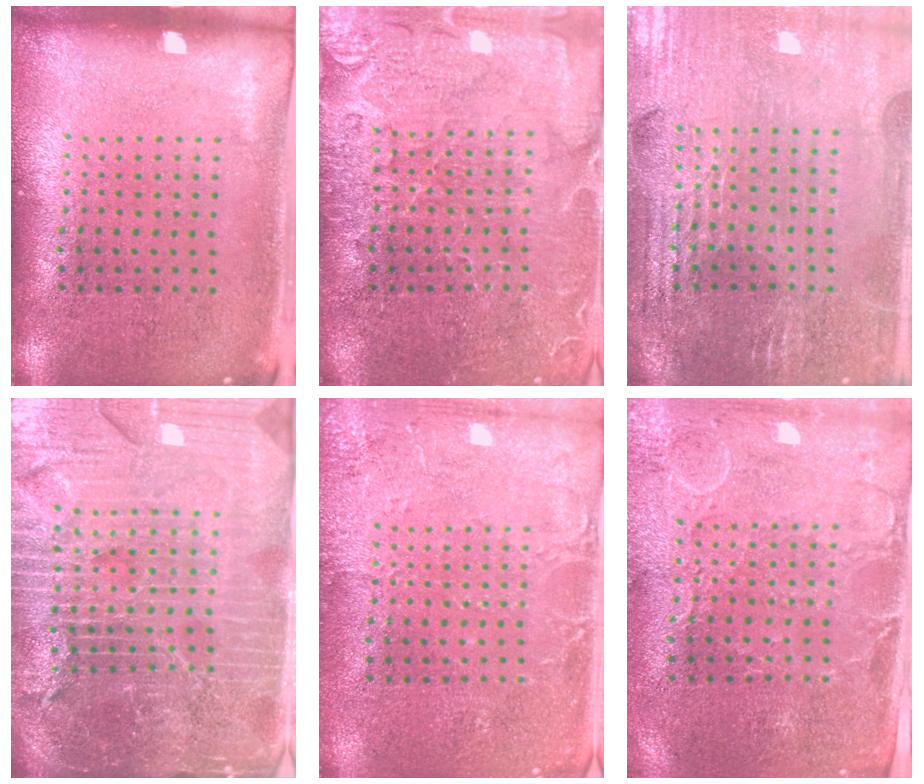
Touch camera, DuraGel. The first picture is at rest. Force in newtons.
{"total": 3.7, "press": 3.5, "slide": 1.1}
{"total": 2.9, "press": 2.8, "slide": 0.5}
{"total": 5.9, "press": 5.3, "slide": 2.8}
{"total": 2.9, "press": 2.9, "slide": 0.4}
{"total": 0.6, "press": 0.3, "slide": 0.5}